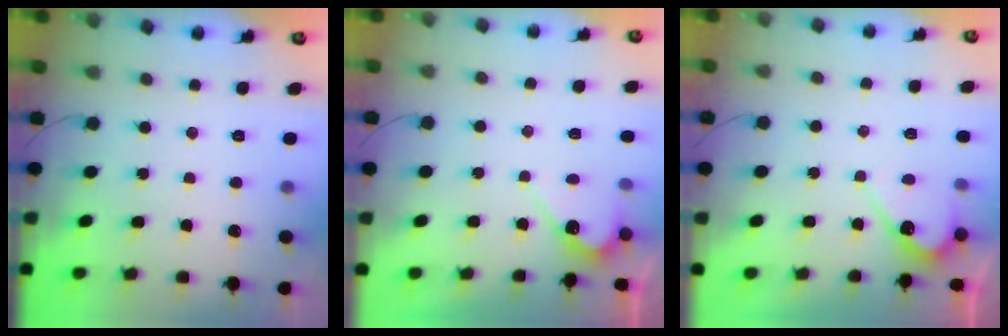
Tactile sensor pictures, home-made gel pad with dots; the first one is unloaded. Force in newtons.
{"total": 5.0, "press": 5.0, "slide": 0.2}
{"total": 6.7, "press": 6.7, "slide": 0.3}